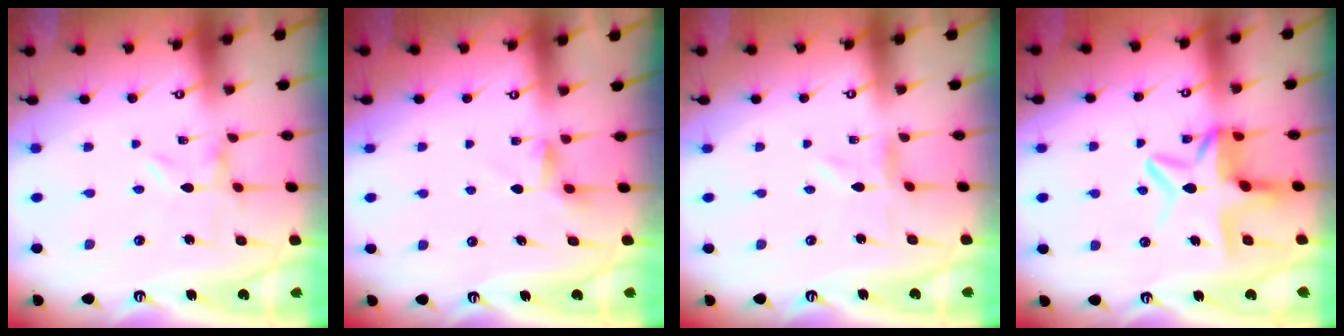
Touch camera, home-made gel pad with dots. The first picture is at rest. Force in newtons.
{"total": 4.6, "press": 4.6, "slide": 0.4}
{"total": 0.8, "press": 0.8, "slide": 0.2}
{"total": 11.3, "press": 11.2, "slide": 1.1}